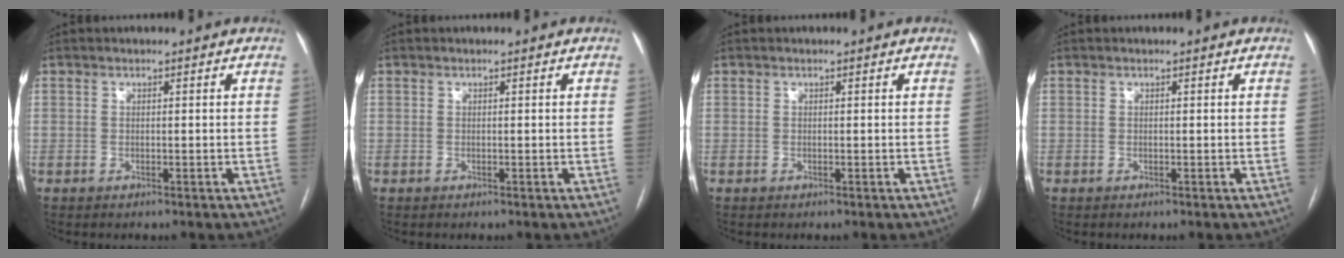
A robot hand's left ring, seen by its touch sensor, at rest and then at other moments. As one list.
[{"total": 0.0}, {"total": 0.0}, {"total": 0.0}]